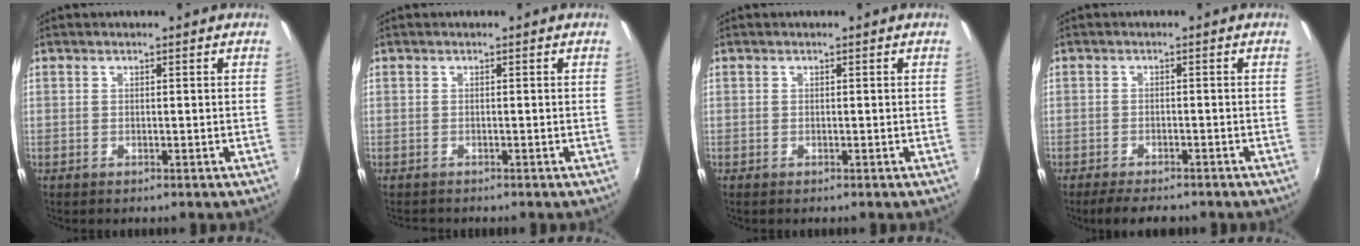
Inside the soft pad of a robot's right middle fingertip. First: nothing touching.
{"total": 1.1, "force": [-1.1, 0.3, 0.0], "torque": [-0.005, -0.002, -0.019]}
{"total": 0.0}
{"total": 5.8, "force": [-4.9, 1.6, 2.7], "torque": [-0.065, -0.013, -0.078]}